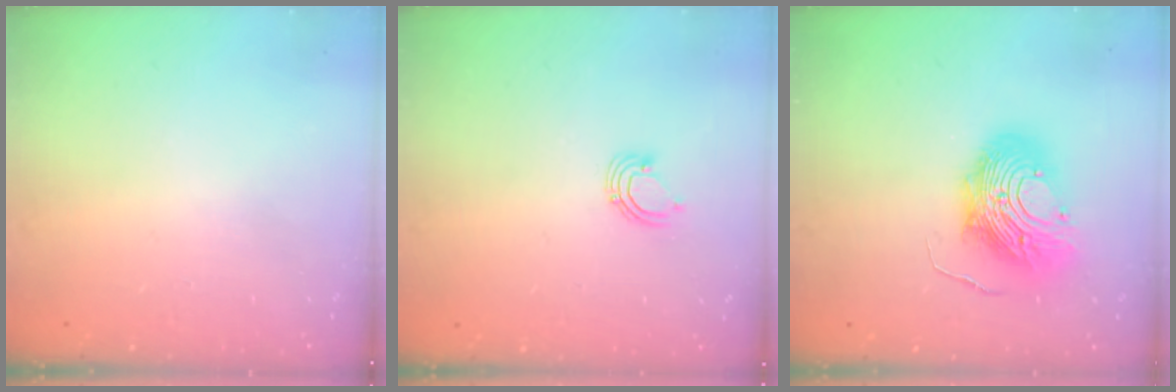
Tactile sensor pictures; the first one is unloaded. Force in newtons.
{"total": 3.5, "press": 3.5, "slide": 0.2}
{"total": 15.7, "press": 15.6, "slide": 1.5}